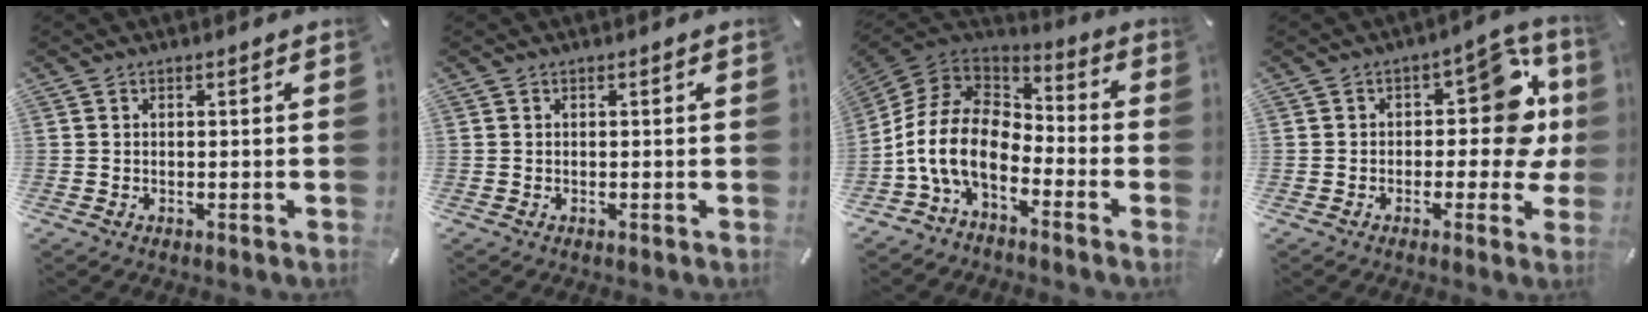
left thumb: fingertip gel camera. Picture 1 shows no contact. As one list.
[{"total": 0.0}, {"total": 15.2, "force": [-7.0, 9.2, 9.9], "torque": [-0.221, 0.028, -0.129]}, {"total": 14.4, "force": [2.1, 8.2, 11.6], "torque": [-0.128, -0.013, 0.031]}]